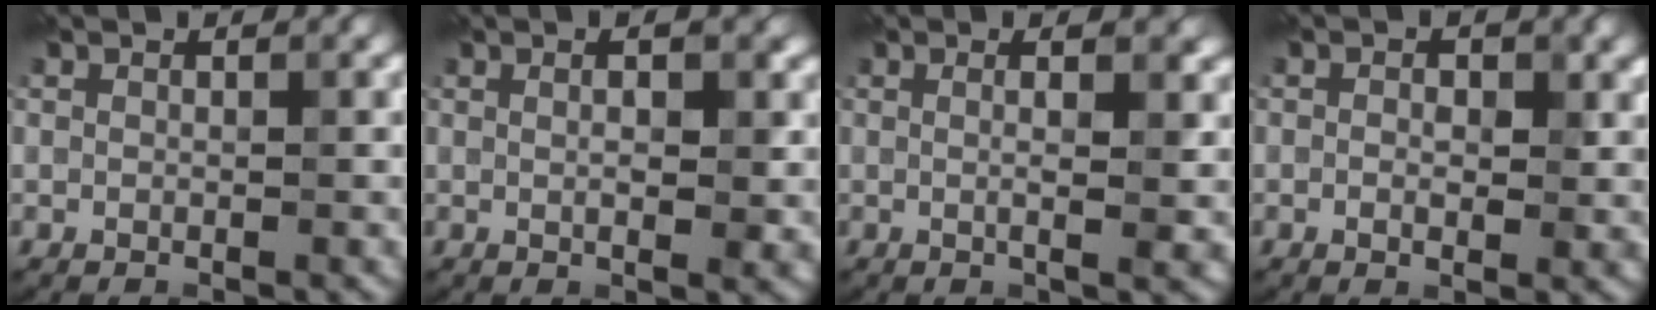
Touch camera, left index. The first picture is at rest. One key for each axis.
{"total": 3.0, "fx": 0.7, "fy": 0.8, "fz": 2.8, "tx": -0.033, "ty": -0.003, "tz": 0.004}
{"total": 4.6, "fx": 1.0, "fy": 1.6, "fz": 4.2, "tx": -0.038, "ty": 0.012, "tz": -0.005}
{"total": 2.2, "fx": 0.2, "fy": 1.3, "fz": 1.8, "tx": -0.017, "ty": -0.008, "tz": 0.004}